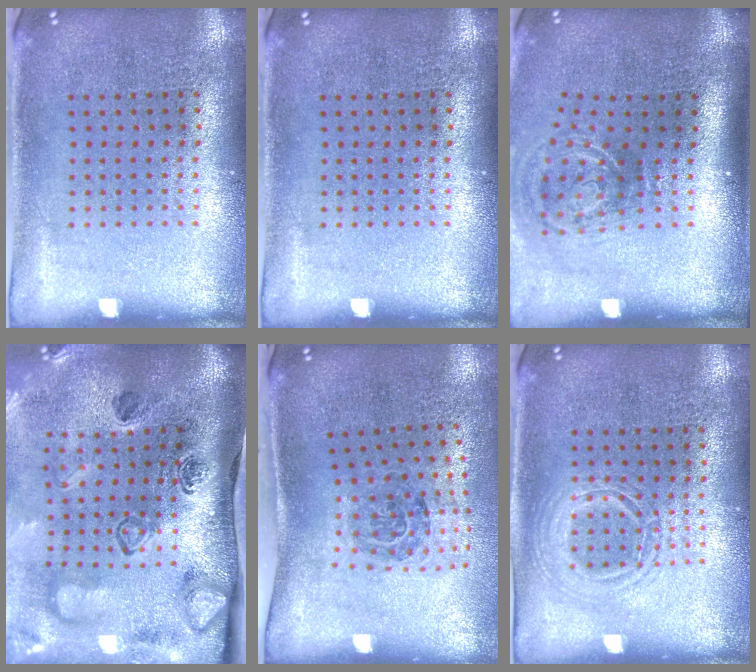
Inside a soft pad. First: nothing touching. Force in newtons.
{"total": 0.0}
{"total": 2.0, "press": 1.2, "slide": 1.6}
{"total": 4.3, "press": 2.9, "slide": 3.2}
{"total": 1.4, "press": 1.0, "slide": 1.0}
{"total": 1.2, "press": 1.2, "slide": 0.1}